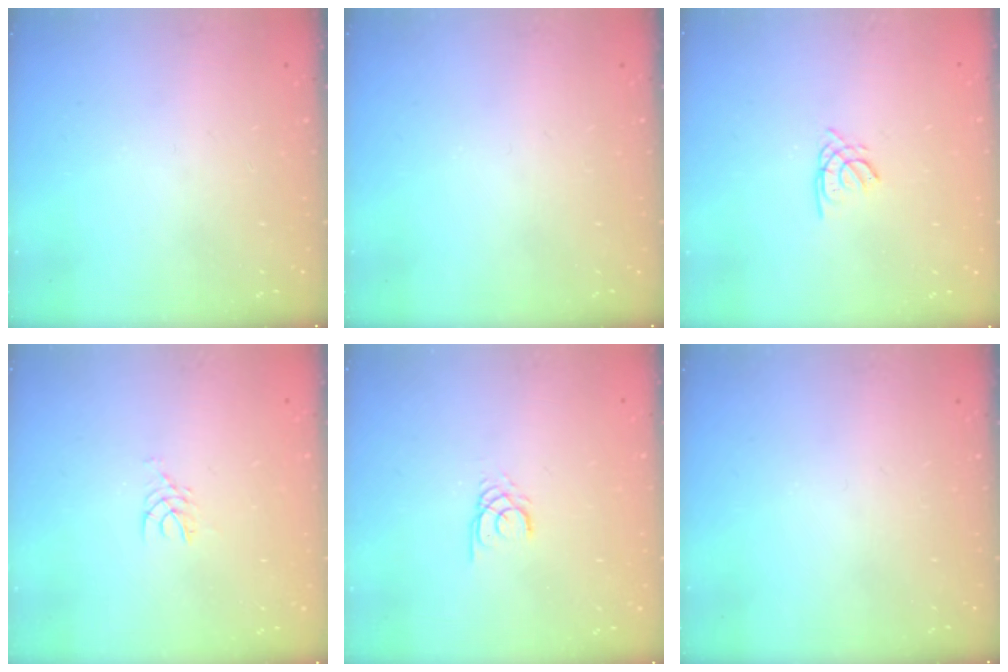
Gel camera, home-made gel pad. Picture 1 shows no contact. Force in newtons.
{"total": 0.0}
{"total": 1.6, "press": 1.5, "slide": 0.4}
{"total": 2.5, "press": 2.5, "slide": 0.2}
{"total": 2.2, "press": 2.2, "slide": 0.2}
{"total": 0.0}